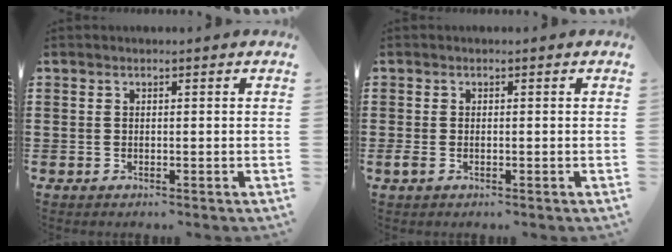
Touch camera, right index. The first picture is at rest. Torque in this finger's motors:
{"motor_torque": [1.08, 1.06, 0.06, 0.04]}